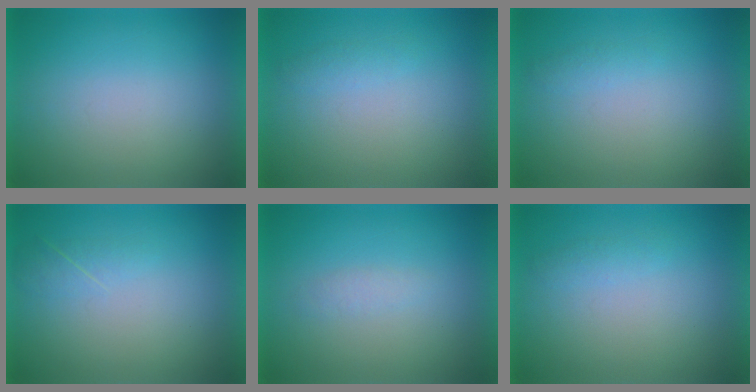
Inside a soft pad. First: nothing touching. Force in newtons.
{"total": 1.3}
{"total": 1.2}
{"total": 1.9}
{"total": 1.4}
{"total": 1.4}